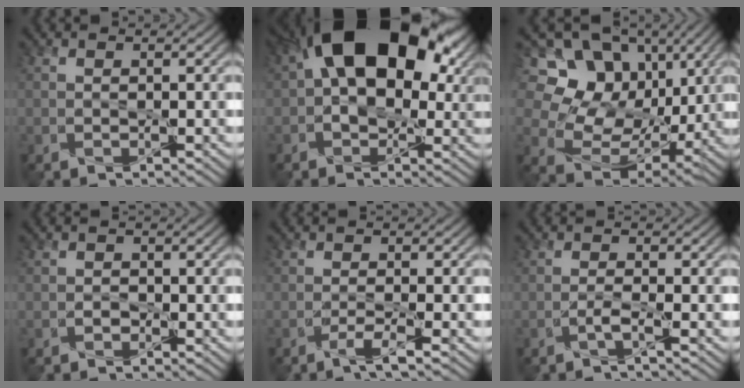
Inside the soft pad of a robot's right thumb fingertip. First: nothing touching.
{"total": 18.6, "force": [4.9, 11.3, 13.9], "torque": [-0.212, 0.034, 0.065]}
{"total": 16.6, "force": [5.2, 12.8, 9.2], "torque": [-0.245, 0.049, 0.117]}
{"total": 1.1, "force": [-0.8, 0.8, 0.3], "torque": [-0.001, -0.002, -0.015]}
{"total": 2.2, "force": [-1.6, -0.1, 1.6], "torque": [-0.030, 0.008, -0.034]}
{"total": 1.5, "force": [-1.1, -0.2, 1.0], "torque": [-0.022, 0.008, -0.024]}